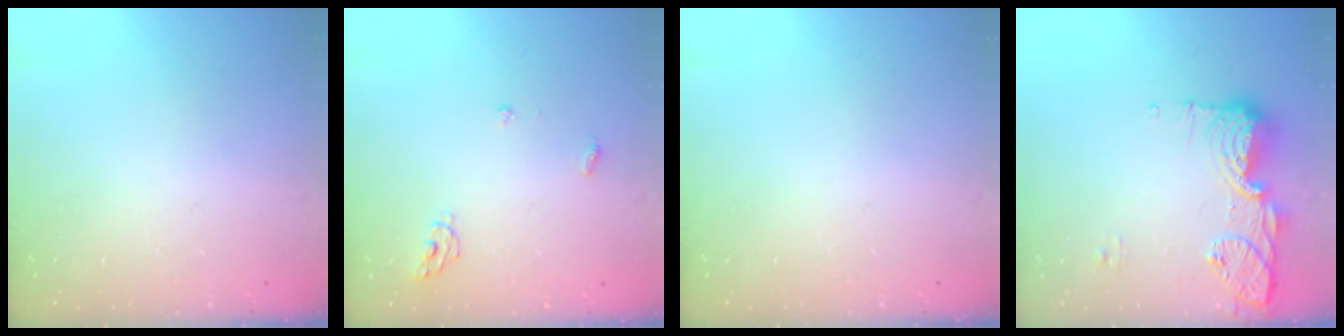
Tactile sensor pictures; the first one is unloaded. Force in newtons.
{"total": 4.9, "press": 4.9, "slide": 0.4}
{"total": 0.0}
{"total": 16.1, "press": 15.2, "slide": 5.3}